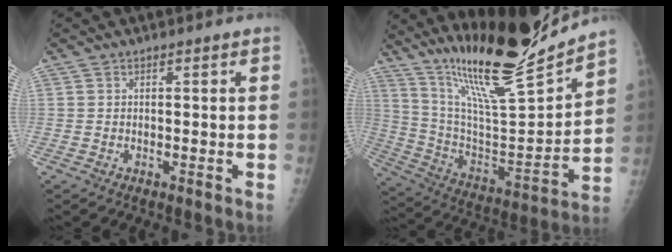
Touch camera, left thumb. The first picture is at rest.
{"total": 22.2, "force": [18.9, 1.7, 11.6], "torque": [-0.168, -0.111, 0.333]}